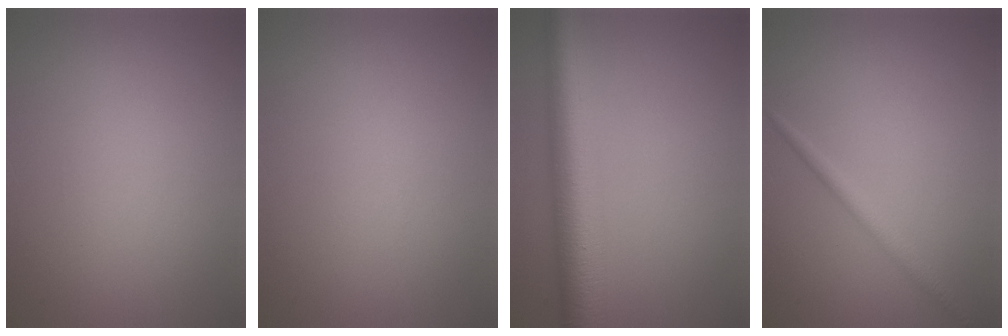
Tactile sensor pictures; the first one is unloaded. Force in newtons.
{"total": 0.0}
{"total": 7.9, "press": 7.9, "slide": 0.4}
{"total": 1.4, "press": 1.4, "slide": 0.1}